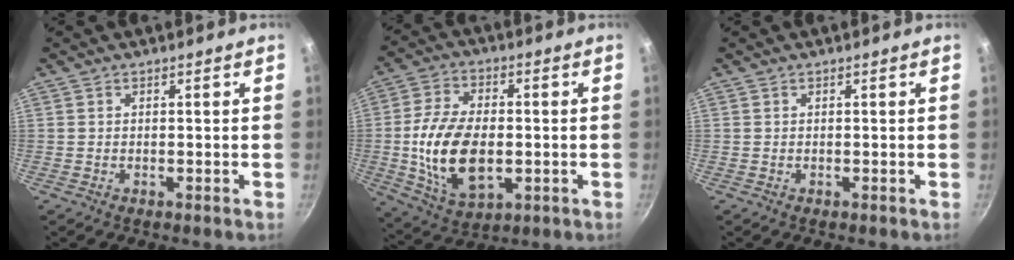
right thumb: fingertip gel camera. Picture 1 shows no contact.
{"total": 16.0, "force": [-1.7, 9.5, 12.8], "torque": [-0.233, 0.008, -0.022]}
{"total": 0.0}